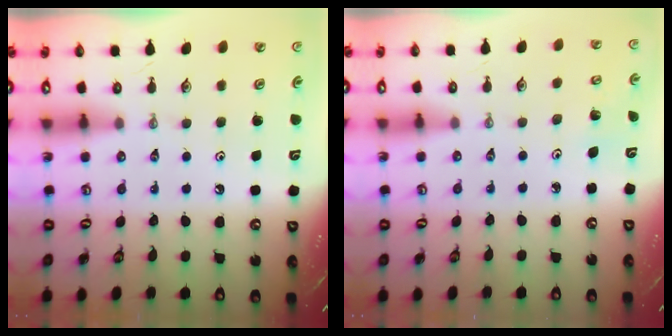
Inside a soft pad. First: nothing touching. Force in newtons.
{"total": 1.0, "press": 1.0, "slide": 0.1}